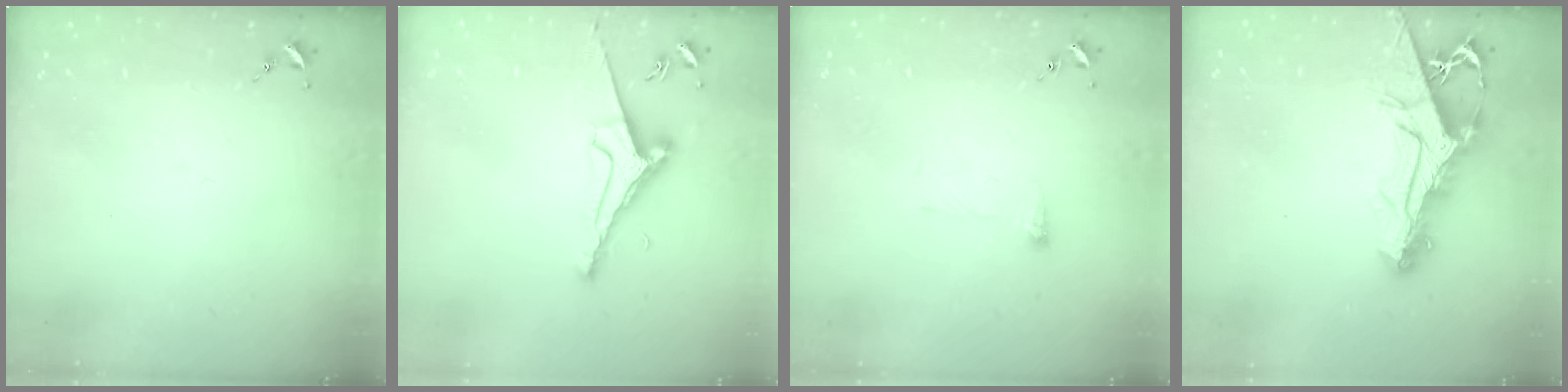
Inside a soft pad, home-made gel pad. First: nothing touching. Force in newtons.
{"total": 8.4, "press": 8.3, "slide": 1.1}
{"total": 3.6, "press": 3.6, "slide": 0.5}
{"total": 13.3, "press": 13.2, "slide": 1.5}